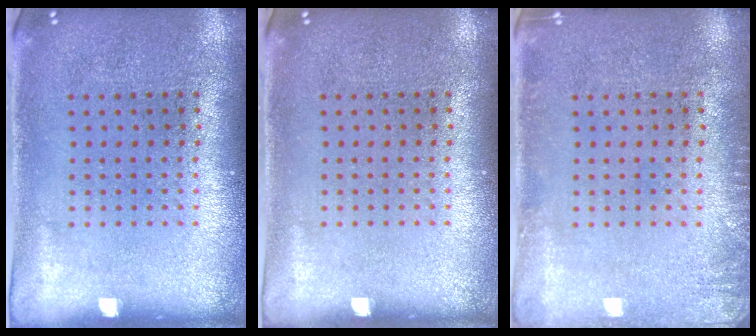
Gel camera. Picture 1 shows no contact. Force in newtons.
{"total": 0.0}
{"total": 1.4, "press": 1.3, "slide": 0.2}